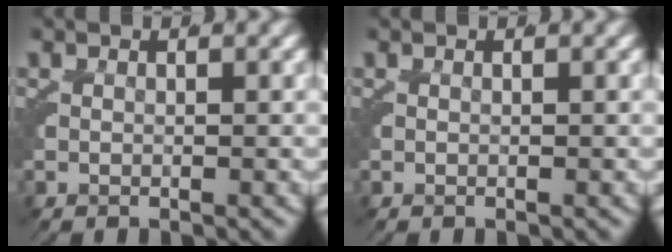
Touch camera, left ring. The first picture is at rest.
{"total": 0.0}